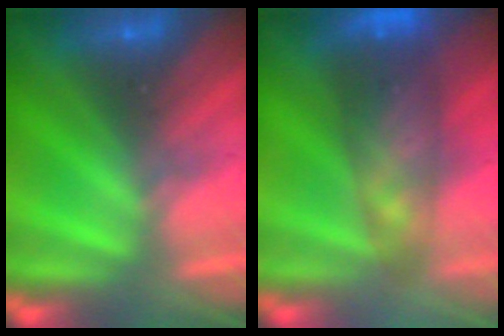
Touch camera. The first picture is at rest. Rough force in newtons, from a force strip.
{"total": 7.4}